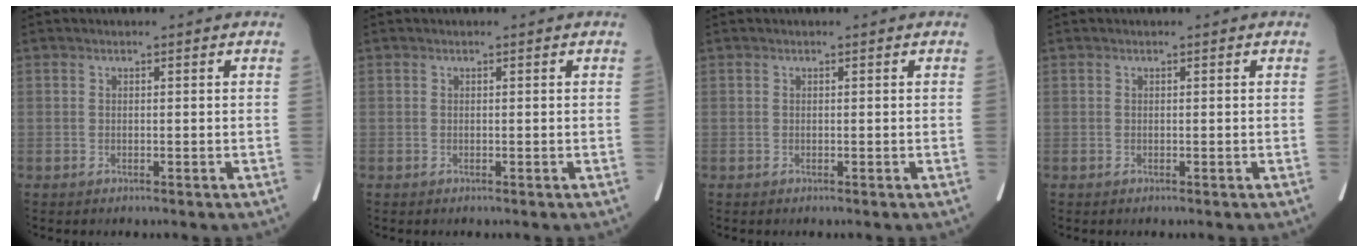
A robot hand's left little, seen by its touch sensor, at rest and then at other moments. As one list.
[{"total": 0.0}, {"total": 0.0}, {"total": 0.0}]